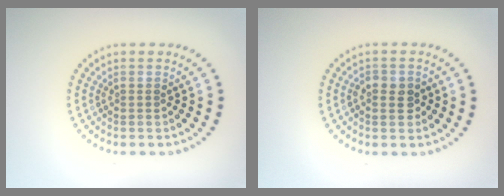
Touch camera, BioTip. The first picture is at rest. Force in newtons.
{"total": 1.9, "press": 1.9, "slide": 0.5}